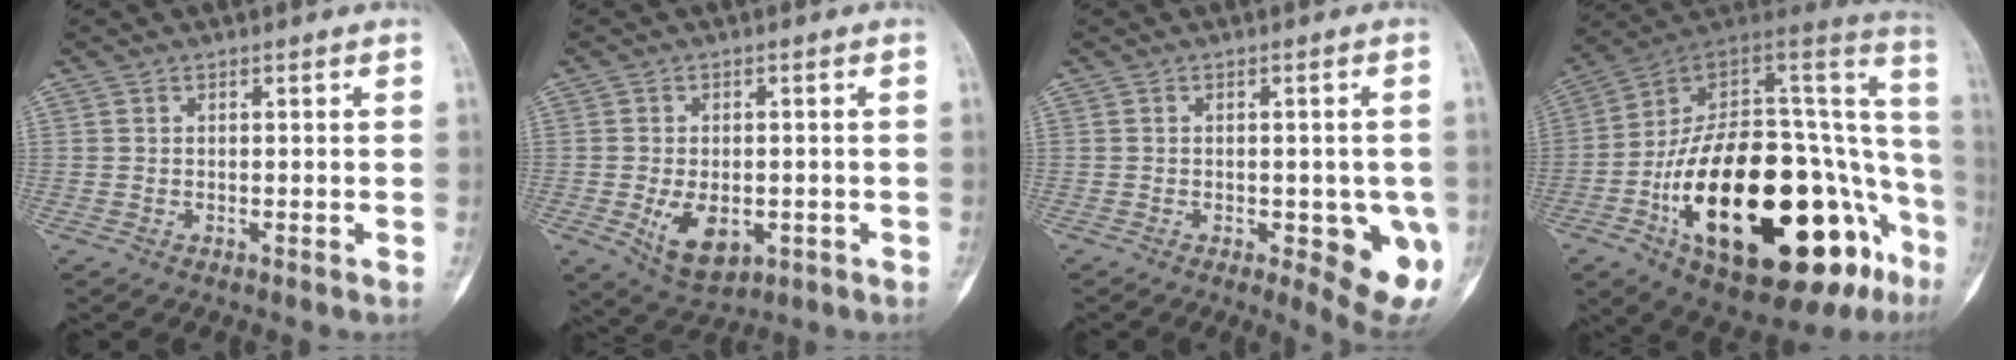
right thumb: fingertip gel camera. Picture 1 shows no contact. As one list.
[{"total": 8.2, "force": [-2.1, 5.0, 6.2], "torque": [-0.089, -0.005, -0.022]}, {"total": 11.2, "force": [-3.1, 4.4, 9.9], "torque": [-0.095, -0.011, -0.027]}, {"total": 37.4, "force": [-11.8, 16.7, 31.3], "torque": [-0.393, 0.057, -0.179]}]